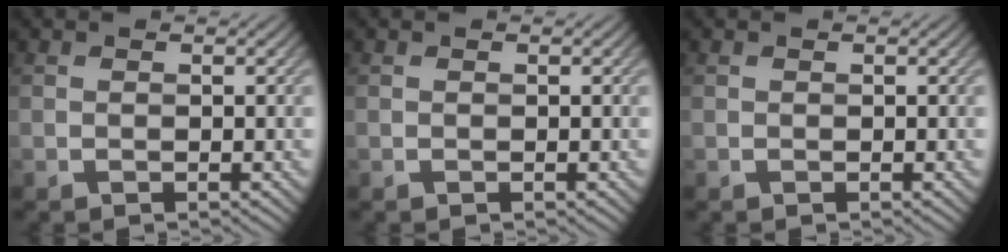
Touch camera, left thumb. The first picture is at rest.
{"total": 0.0}
{"total": 0.0}